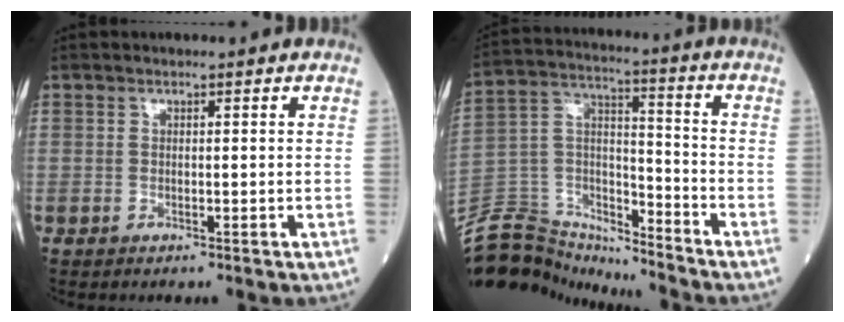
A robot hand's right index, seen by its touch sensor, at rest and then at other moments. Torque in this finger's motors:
{"motor_torque": [-0.34, -0.45, -0.96, -0.21]}